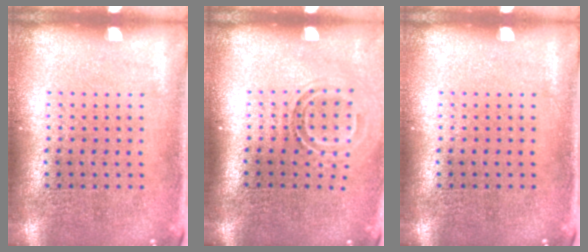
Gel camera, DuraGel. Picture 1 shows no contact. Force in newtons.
{"total": 1.7, "press": 1.1, "slide": 1.3}
{"total": 0.0}